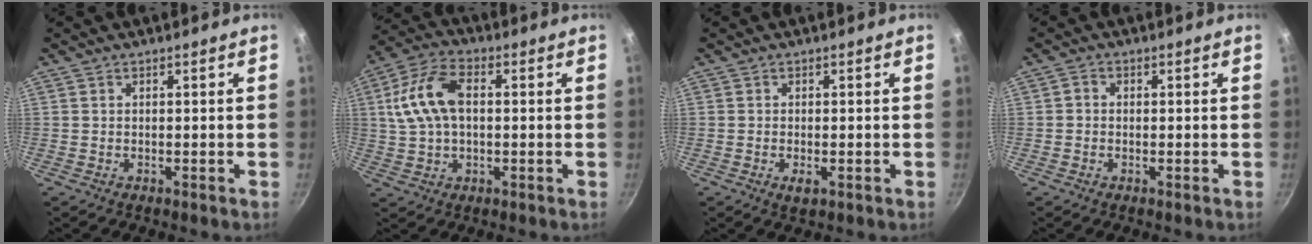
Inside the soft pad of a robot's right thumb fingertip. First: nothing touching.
{"total": 12.2, "force": [1.5, 7.4, 9.5], "torque": [-0.181, 0.025, 0.020]}
{"total": 1.7, "force": [-0.5, 0.8, 1.4], "torque": [-0.028, -0.004, -0.007]}
{"total": 1.2, "force": [-0.3, 1.1, 0.5], "torque": [-0.010, 0.005, -0.008]}